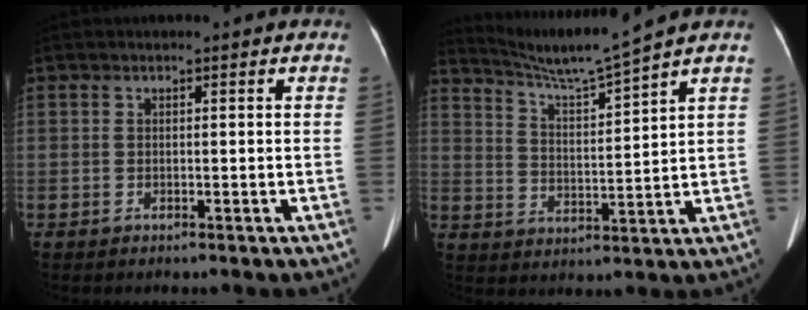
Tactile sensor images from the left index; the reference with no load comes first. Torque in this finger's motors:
{"motor_torque": [0.24, -0.51, -0.01, 0.01]}